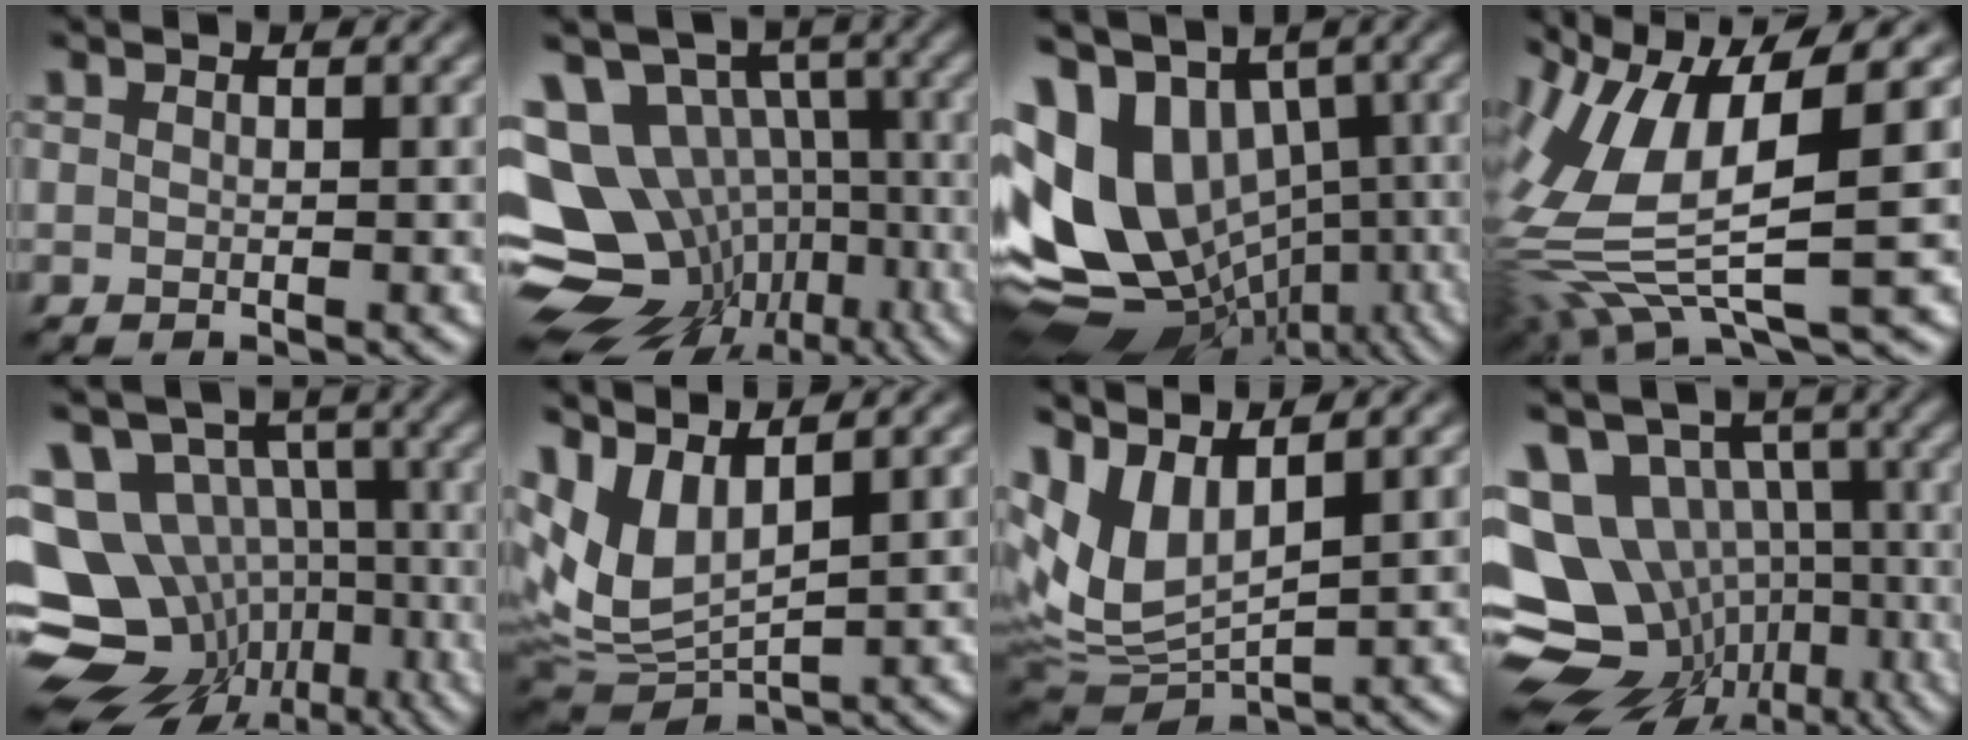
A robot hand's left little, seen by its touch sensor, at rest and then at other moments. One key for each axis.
{"total": 13.8, "fx": -5.2, "fy": 11.1, "fz": 6.4, "tx": -0.124, "ty": -0.006, "tz": -0.057}
{"total": 14.3, "fx": 0.3, "fy": 10.8, "fz": 9.4, "tx": -0.189, "ty": -0.006, "tz": 0.028}
{"total": 10.7, "fx": 1.1, "fy": 3.8, "fz": 9.9, "tx": -0.218, "ty": -0.008, "tz": 0.024}
{"total": 14.8, "fx": -6.7, "fy": 11.5, "fz": 6.3, "tx": -0.127, "ty": -0.019, "tz": -0.087}
{"total": 6.9, "fx": 3.1, "fy": 3.0, "fz": 5.4, "tx": -0.135, "ty": -0.001, "tz": 0.066}
{"total": 7.8, "fx": 3.3, "fy": 3.4, "fz": 6.2, "tx": -0.153, "ty": 0.001, "tz": 0.070}
{"total": 14.5, "fx": -5.3, "fy": 11.5, "fz": 7.0, "tx": -0.138, "ty": -0.011, "tz": -0.060}